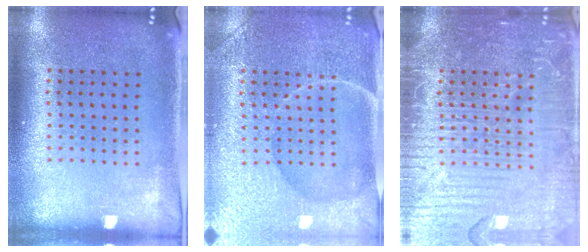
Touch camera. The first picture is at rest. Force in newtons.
{"total": 4.6, "press": 4.4, "slide": 1.1}
{"total": 7.0, "press": 7.0, "slide": 0.9}